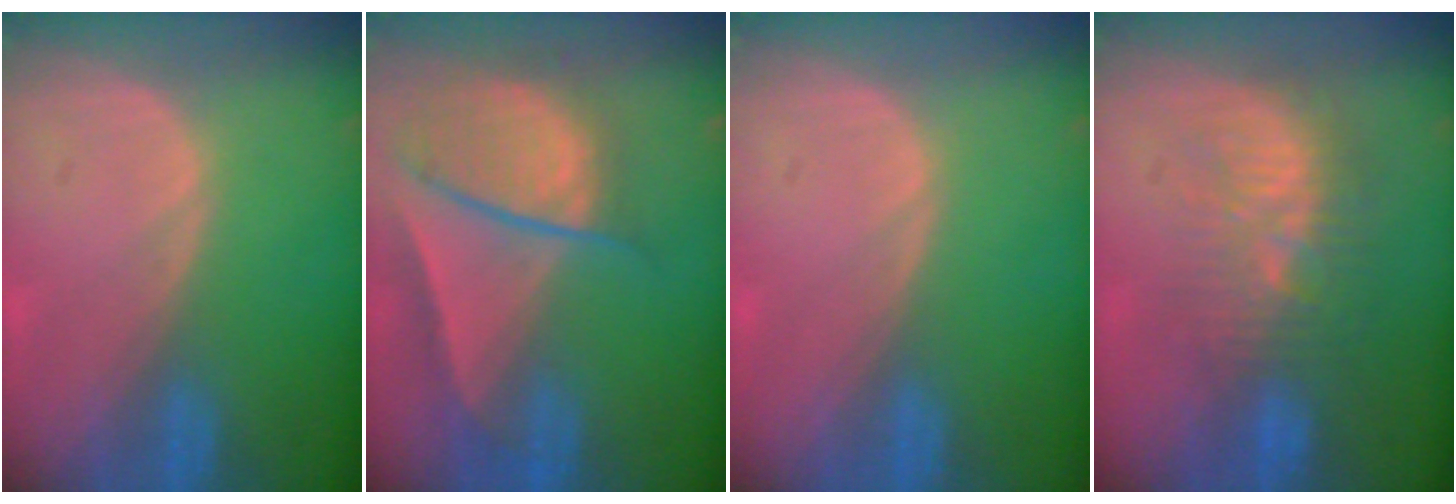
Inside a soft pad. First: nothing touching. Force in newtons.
{"total": 9.3, "press": 8.0, "slide": 4.7}
{"total": 0.0}
{"total": 9.2, "press": 8.8, "slide": 2.5}